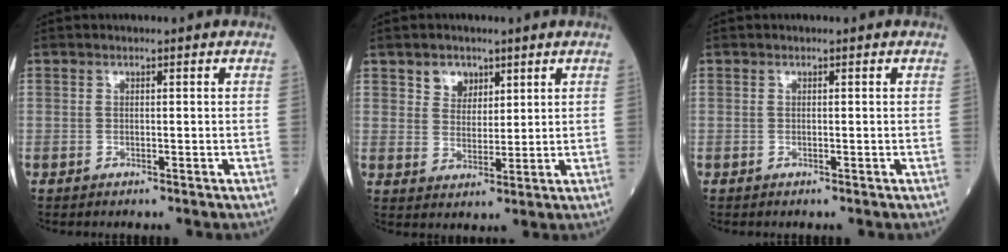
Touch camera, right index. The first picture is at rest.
{"total": 4.0, "force": [2.4, 2.9, 1.3], "torque": [-0.020, 0.003, 0.046]}
{"total": 0.0}